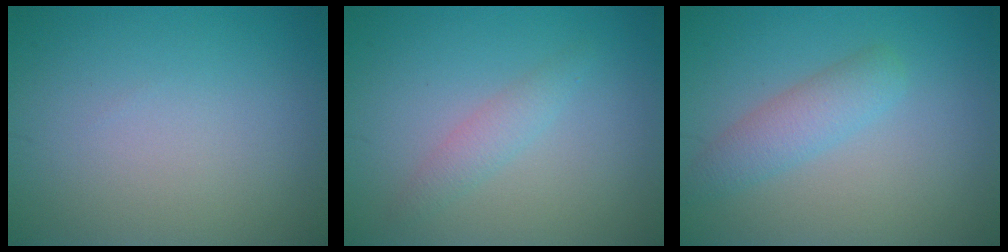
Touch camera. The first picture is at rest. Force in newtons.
{"total": 1.6, "press": 1.6, "slide": 0.2}
{"total": 2.9, "press": 2.9, "slide": 0.1}